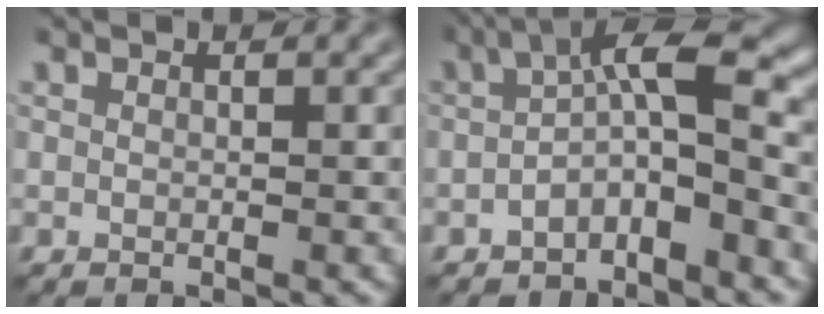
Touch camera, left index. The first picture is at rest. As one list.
[{"total": 4.8, "force": [-1.5, 1.2, 4.4], "torque": [-0.077, 0.018, -0.035]}]